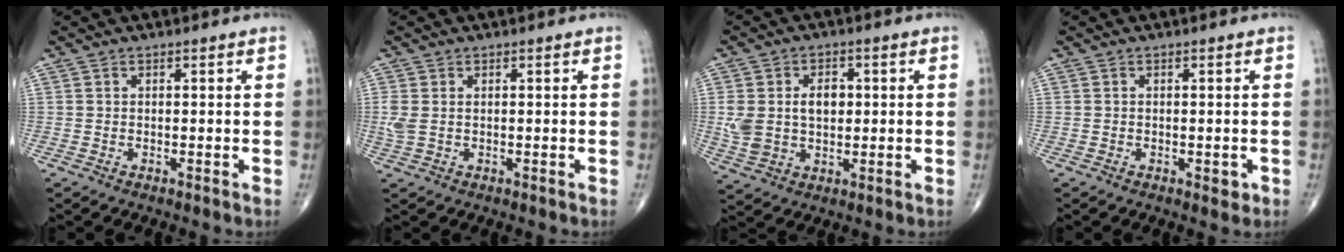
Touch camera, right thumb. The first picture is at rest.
{"total": 2.6, "force": [0.3, 1.6, 2.0], "torque": [-0.066, 0.009, 0.009]}
{"total": 9.4, "force": [0.9, 6.4, 6.8], "torque": [-0.118, 0.006, 0.023]}
{"total": 1.5, "force": [-0.5, 0.8, 1.1], "torque": [-0.011, -0.001, -0.006]}